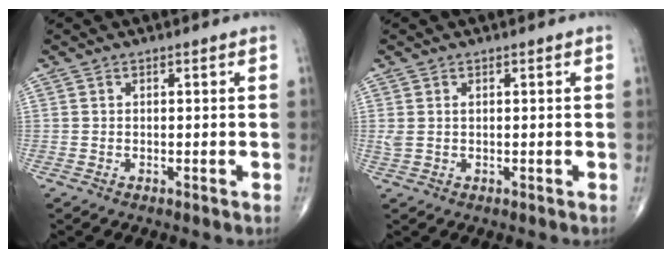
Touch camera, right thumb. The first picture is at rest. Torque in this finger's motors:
{"motor_torque": [0.62, 0.50, 0.47, 0.33, 0.00]}